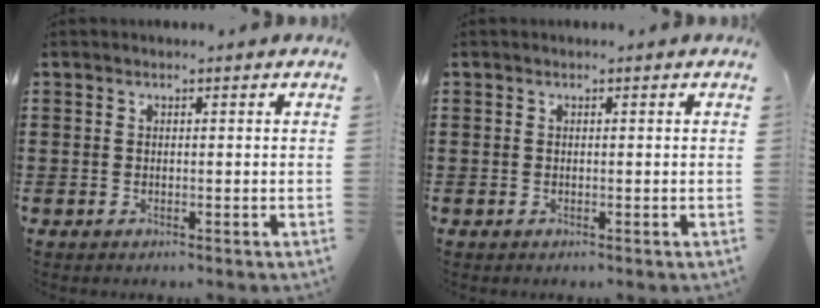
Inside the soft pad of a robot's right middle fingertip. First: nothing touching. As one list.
[{"total": 0.0}]